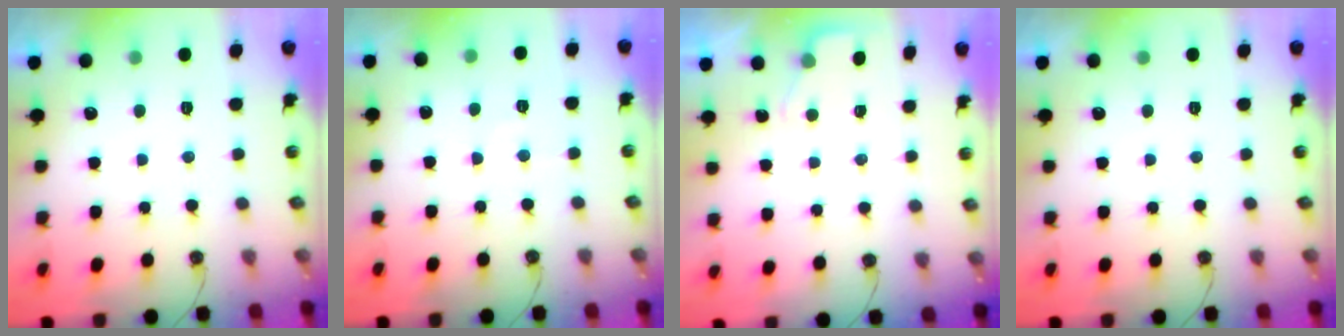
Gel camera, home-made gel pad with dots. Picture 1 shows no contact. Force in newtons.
{"total": 4.8, "press": 4.8, "slide": 0.6}
{"total": 2.4, "press": 2.4, "slide": 0.4}
{"total": 0.0}